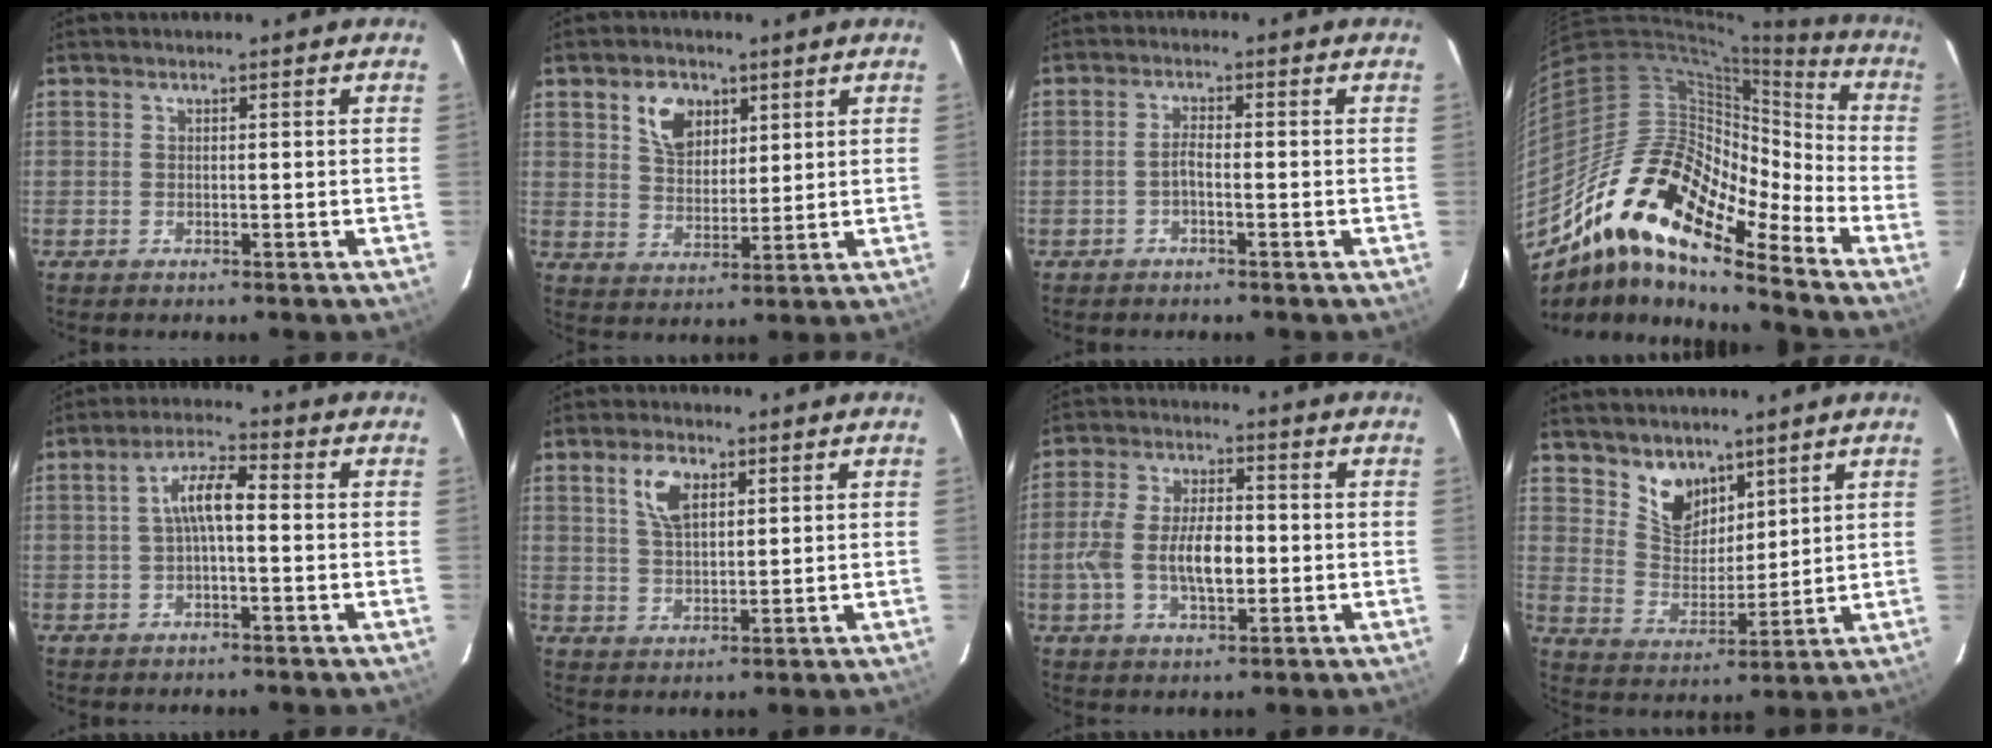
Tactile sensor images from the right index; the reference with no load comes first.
{"total": 7.4, "force": [3.6, 5.0, 4.1], "torque": [-0.067, 0.013, 0.070]}
{"total": 1.8, "force": [-0.9, 0.2, 1.6], "torque": [-0.033, 0.006, -0.019]}
{"total": 20.7, "force": [-13.8, 5.8, 14.3], "torque": [-0.234, -0.021, -0.271]}
{"total": 5.5, "force": [-0.3, 1.5, 5.3], "torque": [-0.105, 0.018, -0.004]}
{"total": 6.3, "force": [2.9, 3.2, 4.5], "torque": [-0.086, 0.010, 0.058]}
{"total": 9.8, "force": [-1.5, 4.4, 8.7], "torque": [-0.175, 0.006, -0.027]}
{"total": 8.6, "force": [6.2, 5.1, 3.1], "torque": [-0.051, 0.002, 0.125]}